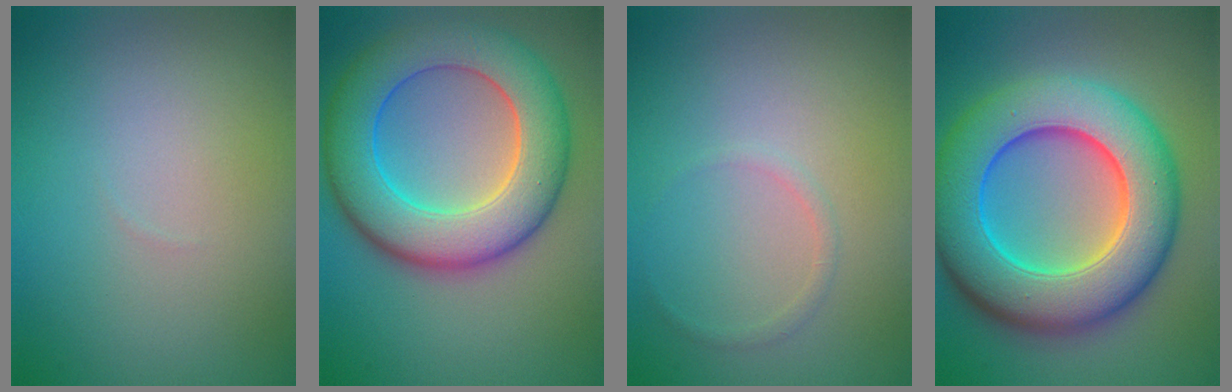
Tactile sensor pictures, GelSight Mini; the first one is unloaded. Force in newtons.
{"total": 10.0, "press": 10.0, "slide": 0.2}
{"total": 0.8, "press": 0.8, "slide": 0.0}
{"total": 12.8, "press": 12.8, "slide": 0.3}